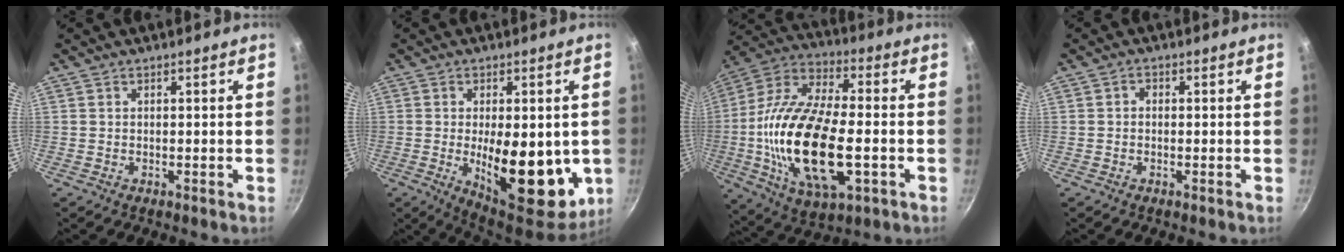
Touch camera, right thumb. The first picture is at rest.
{"total": 18.5, "force": [-2.2, 8.4, 16.3], "torque": [-0.203, -0.021, -0.019]}
{"total": 25.2, "force": [-4.0, 11.7, 22.0], "torque": [-0.424, 0.019, -0.078]}
{"total": 1.3, "force": [-0.2, 1.1, 0.7], "torque": [-0.010, 0.007, -0.005]}